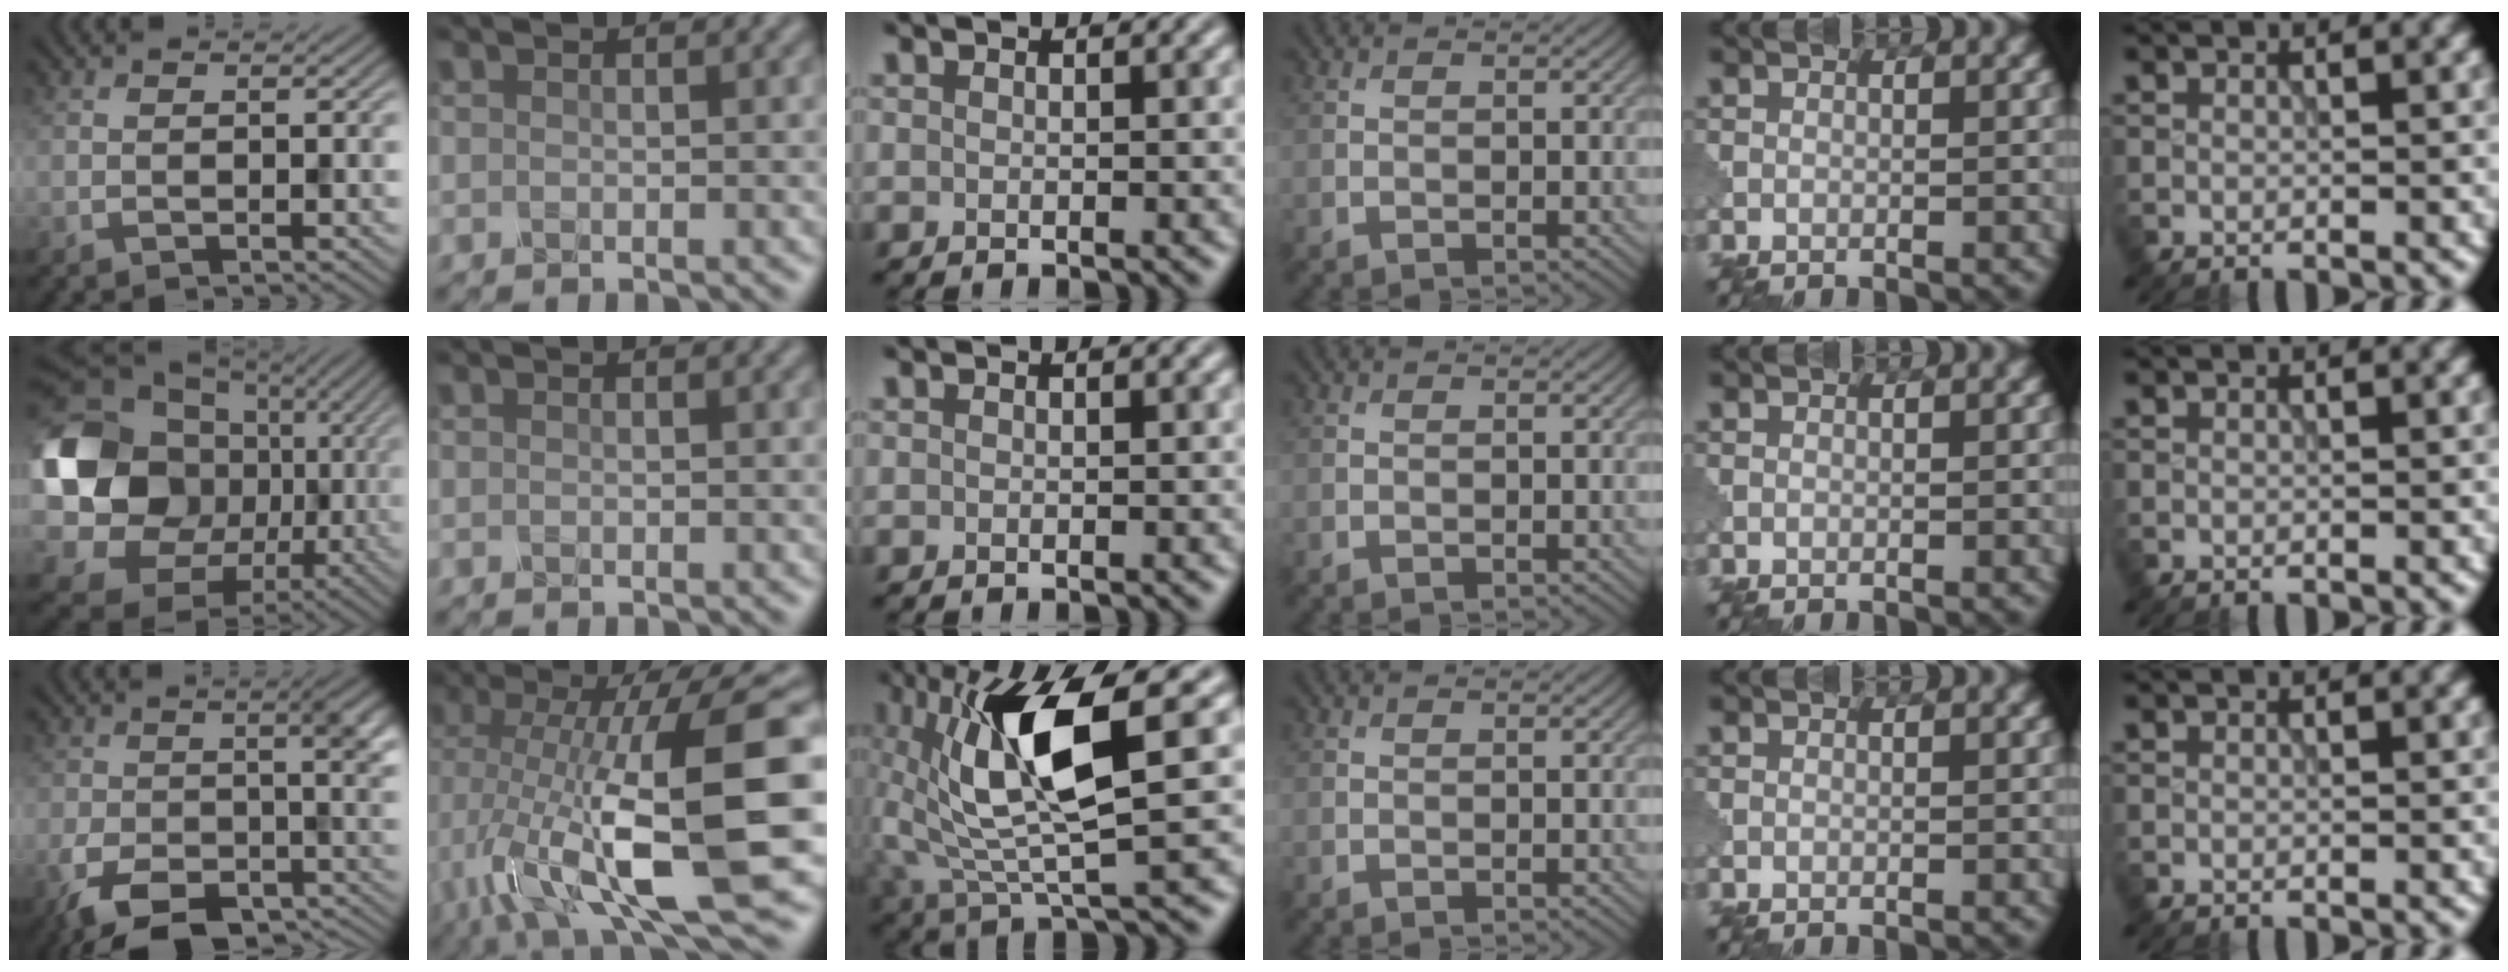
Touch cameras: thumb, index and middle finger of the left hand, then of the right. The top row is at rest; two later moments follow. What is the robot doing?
{"motion": "shake", "object": "salt shaker"}